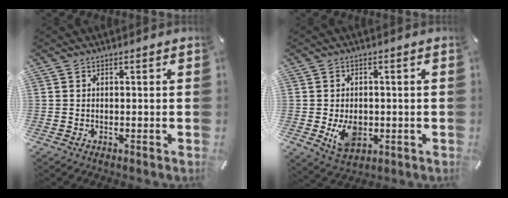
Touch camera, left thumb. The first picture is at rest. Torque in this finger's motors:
{"motor_torque": [0.49, 0.65, 0.10, 0.10, 0.05]}